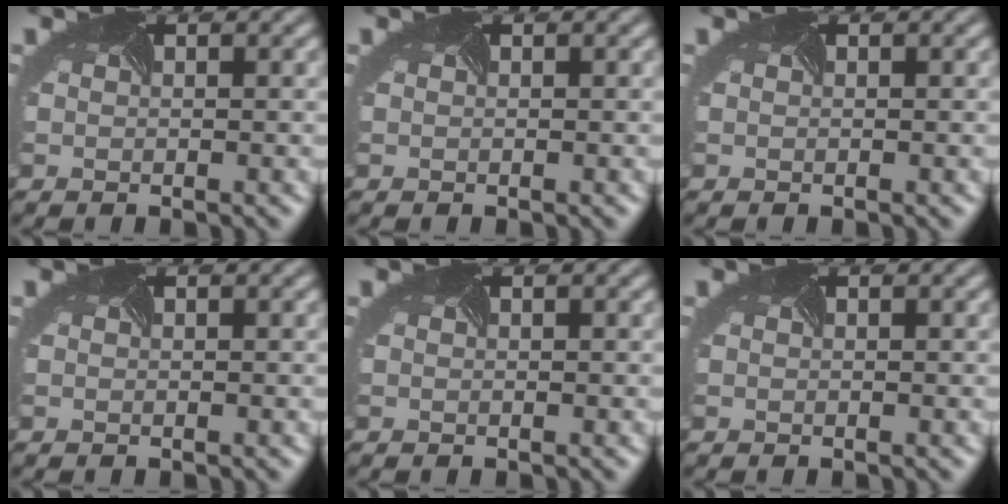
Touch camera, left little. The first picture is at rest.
{"total": 0.0}
{"total": 0.0}
{"total": 0.0}
{"total": 0.0}
{"total": 0.0}